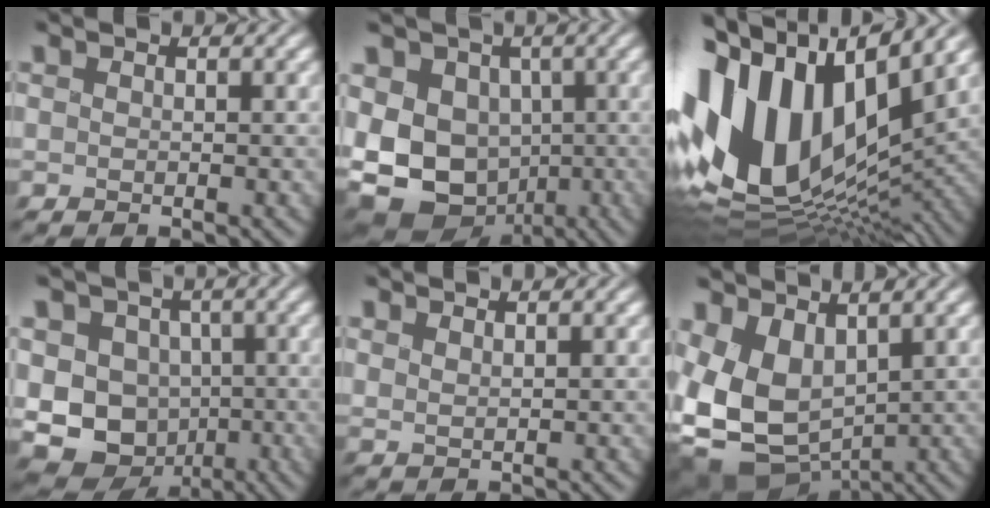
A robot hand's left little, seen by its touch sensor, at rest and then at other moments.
{"total": 12.5, "force": [-3.5, 9.8, 6.9], "torque": [-0.131, -0.017, -0.065]}
{"total": 16.7, "force": [1.8, 9.9, 13.3], "torque": [-0.276, 0.014, 0.025]}
{"total": 13.0, "force": [-3.5, 11.0, 6.1], "torque": [-0.120, -0.022, -0.078]}
{"total": 1.6, "force": [1.1, 0.6, 1.0], "torque": [-0.001, 0.002, 0.006]}
{"total": 9.5, "force": [-0.2, 6.7, 6.8], "torque": [-0.165, -0.026, 0.006]}